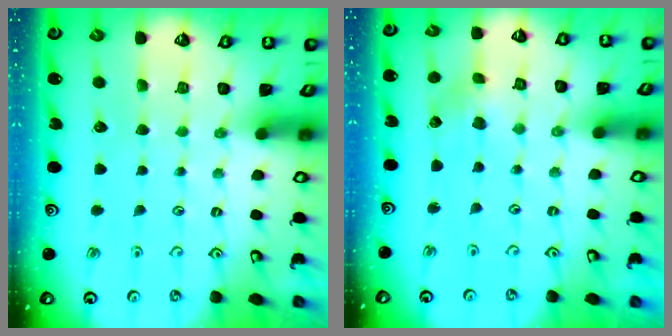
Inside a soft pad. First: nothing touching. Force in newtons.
{"total": 2.3, "press": 2.3, "slide": 0.4}